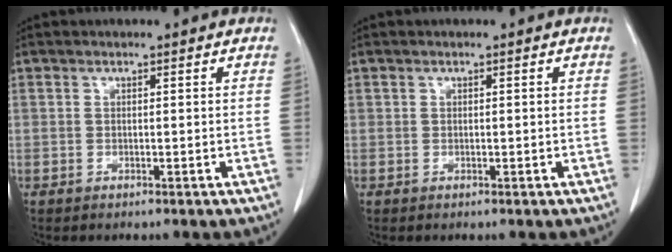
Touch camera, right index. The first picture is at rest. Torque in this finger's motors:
{"motor_torque": [-0.10, 0.09, -0.06, 0.00]}